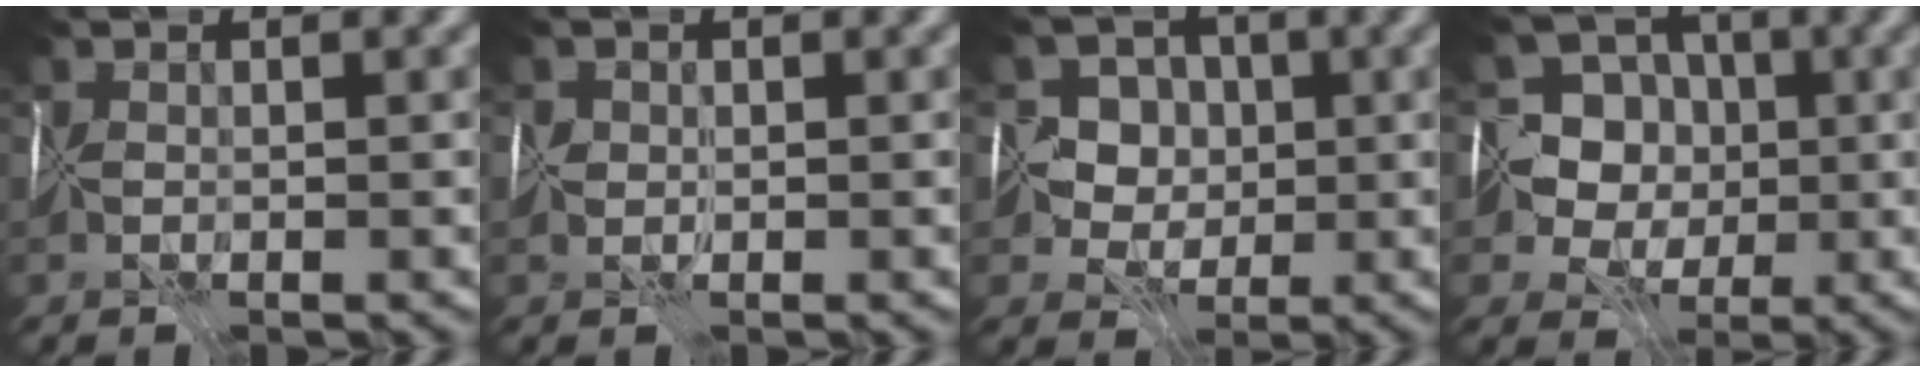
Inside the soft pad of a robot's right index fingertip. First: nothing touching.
{"total": 0.8, "force": [0.0, 0.8, 0.1], "torque": [0.004, 0.004, -0.004]}
{"total": 4.6, "force": [0.9, 4.3, 1.4], "torque": [0.004, 0.018, -0.013]}
{"total": 8.9, "force": [0.1, 8.4, 2.9], "torque": [-0.055, 0.036, -0.033]}